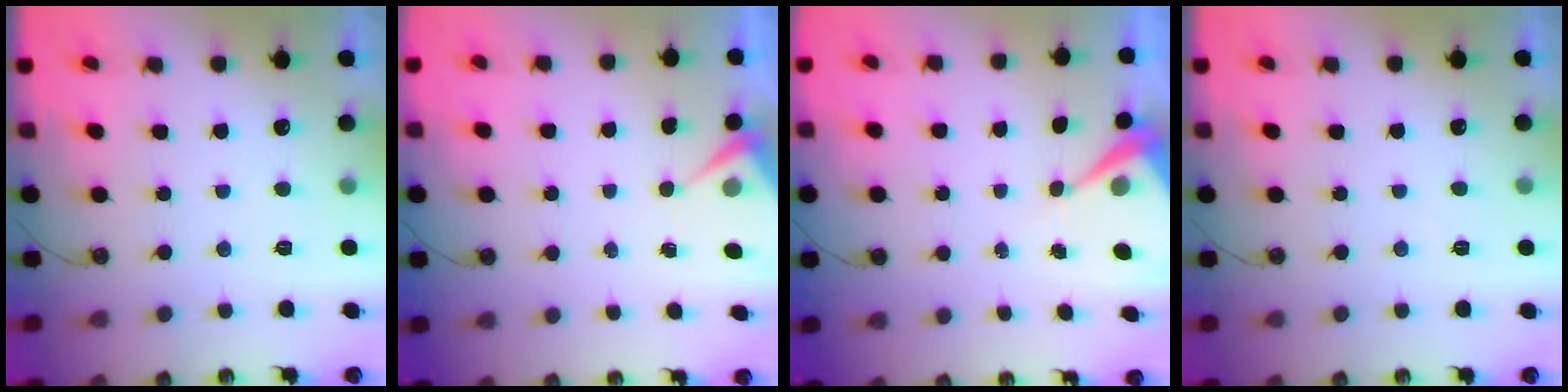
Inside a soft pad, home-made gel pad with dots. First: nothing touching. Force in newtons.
{"total": 4.1, "press": 4.0, "slide": 0.5}
{"total": 5.4, "press": 5.4, "slide": 0.5}
{"total": 2.9, "press": 2.9, "slide": 0.5}